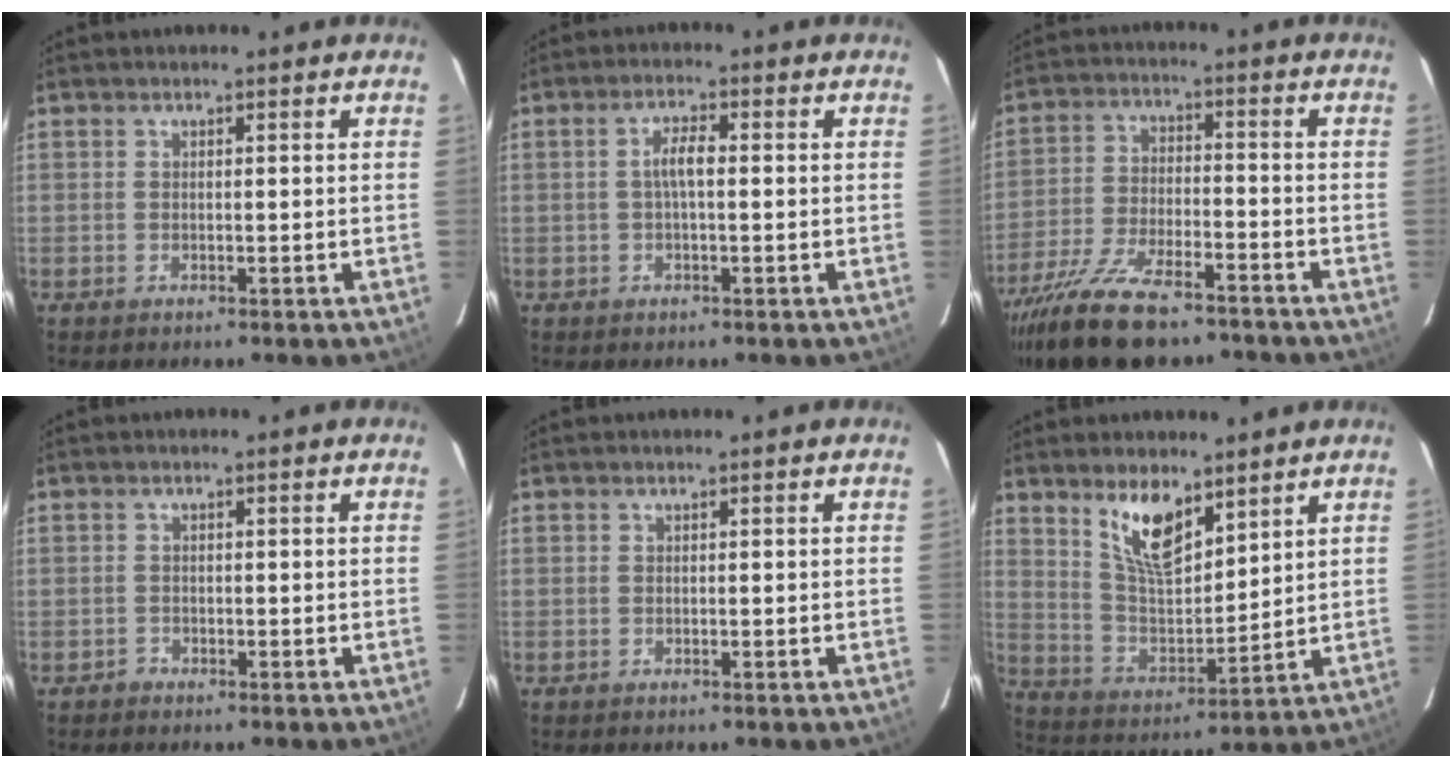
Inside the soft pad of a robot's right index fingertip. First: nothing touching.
{"total": 3.3, "force": [0.0, 0.9, 3.2], "torque": [-0.062, 0.007, 0.000]}
{"total": 17.7, "force": [-13.7, 5.8, 9.5], "torque": [-0.199, -0.034, -0.236]}
{"total": 1.0, "force": [-0.7, 0.7, -0.2], "torque": [0.003, 0.006, -0.013]}
{"total": 0.0}
{"total": 10.9, "force": [7.0, 4.2, 7.2], "torque": [-0.130, -0.001, 0.143]}